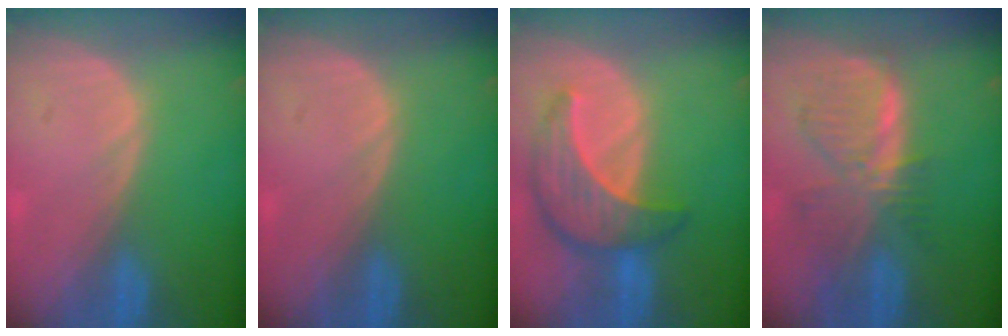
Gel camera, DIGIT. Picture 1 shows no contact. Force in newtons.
{"total": 0.0}
{"total": 8.7, "press": 7.9, "slide": 3.7}
{"total": 7.9, "press": 7.0, "slide": 3.6}